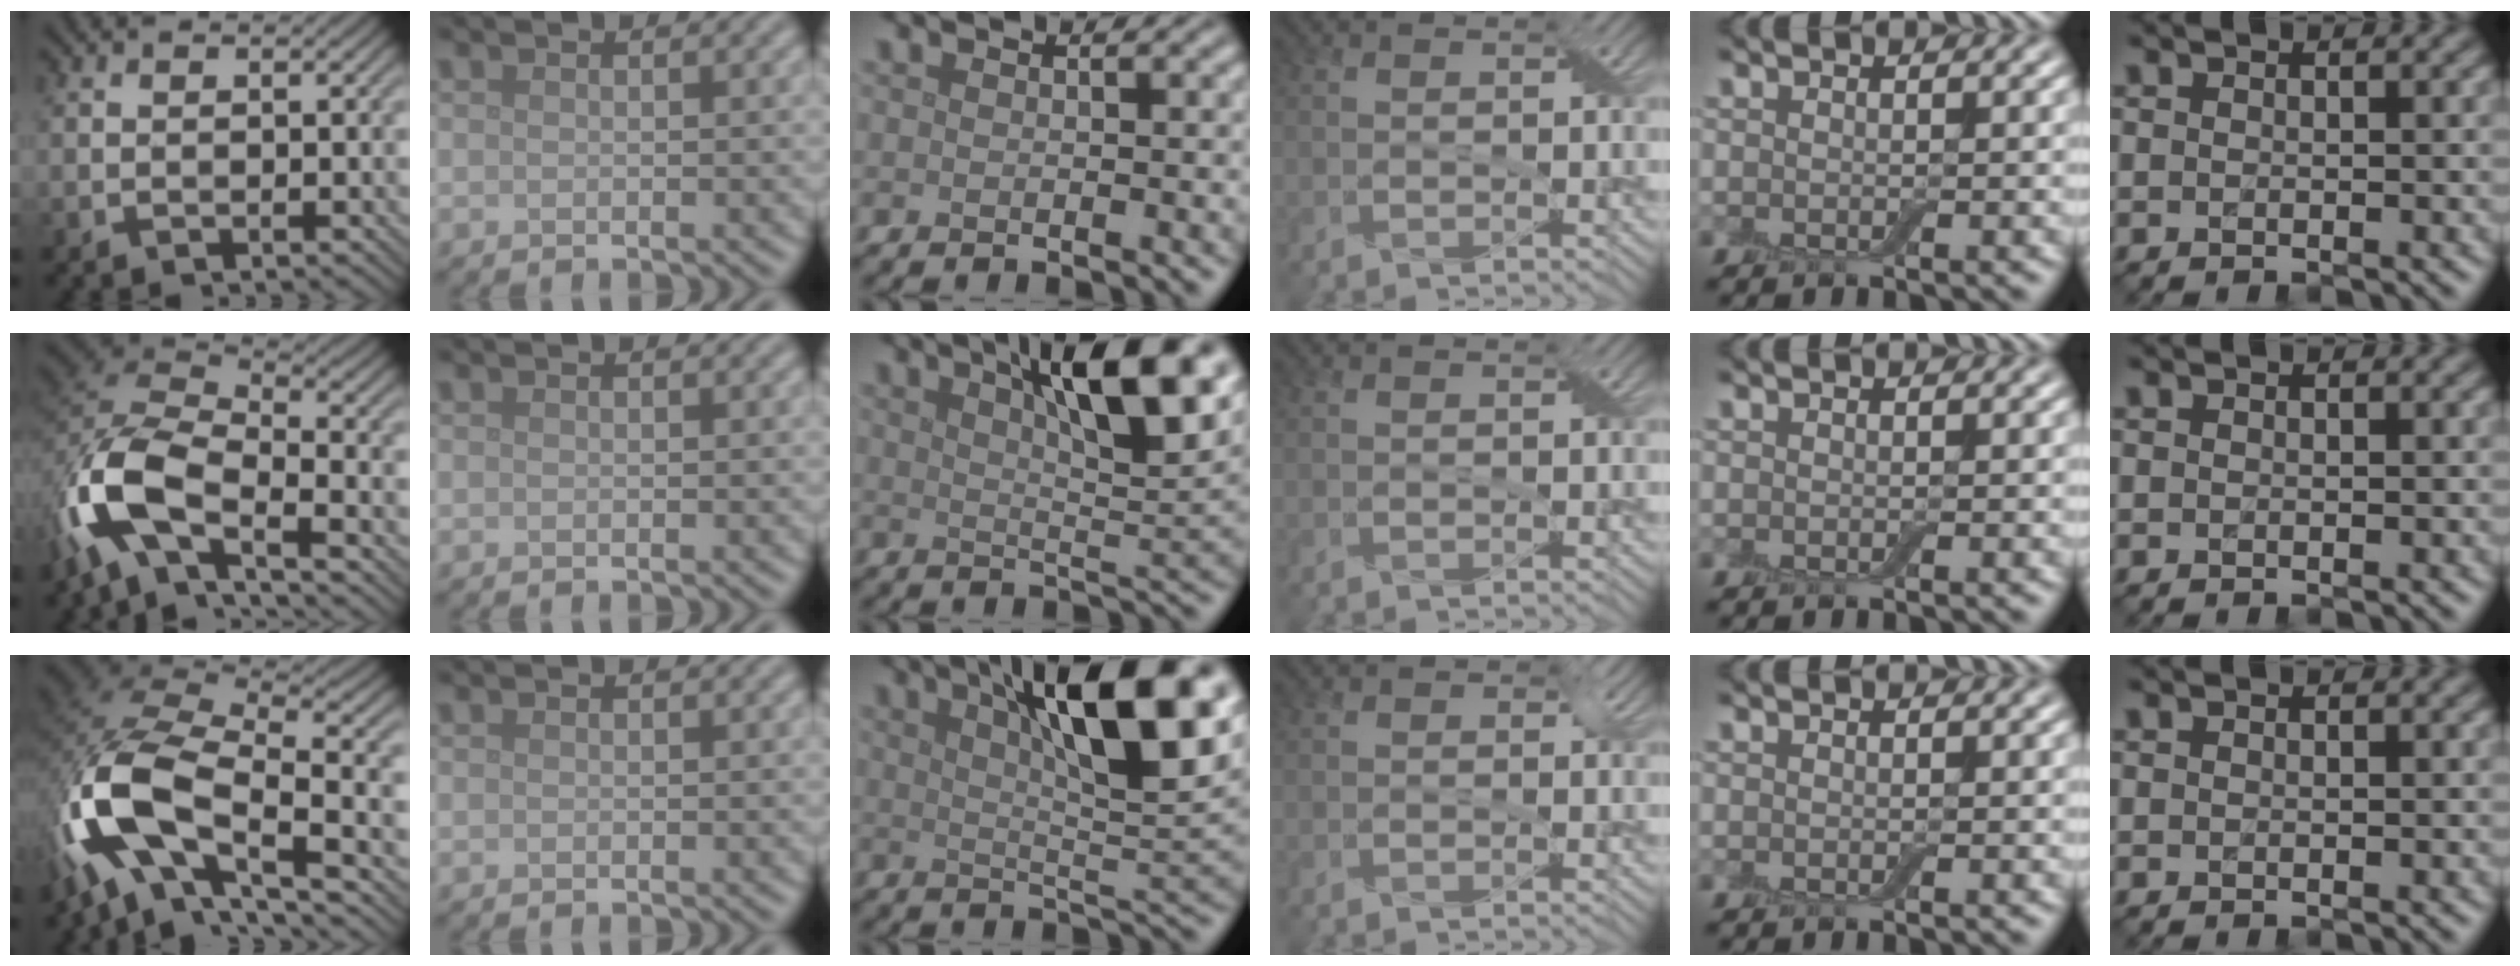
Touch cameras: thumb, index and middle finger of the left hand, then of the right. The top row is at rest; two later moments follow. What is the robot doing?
{"motion": "extract", "object": "airpods case & airpods"}